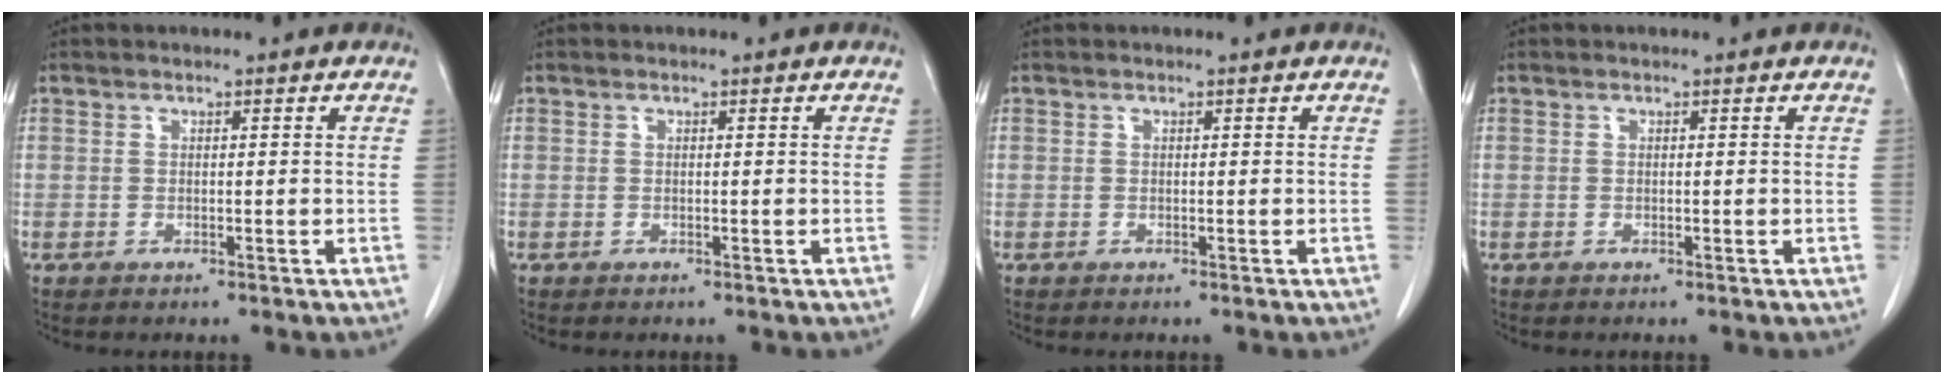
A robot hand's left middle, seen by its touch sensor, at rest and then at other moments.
{"total": 0.0}
{"total": 0.0}
{"total": 0.0}